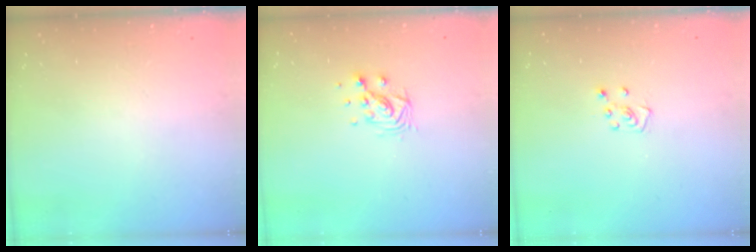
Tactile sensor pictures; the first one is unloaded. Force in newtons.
{"total": 7.0, "press": 7.0, "slide": 0.2}
{"total": 4.8, "press": 4.8, "slide": 0.4}